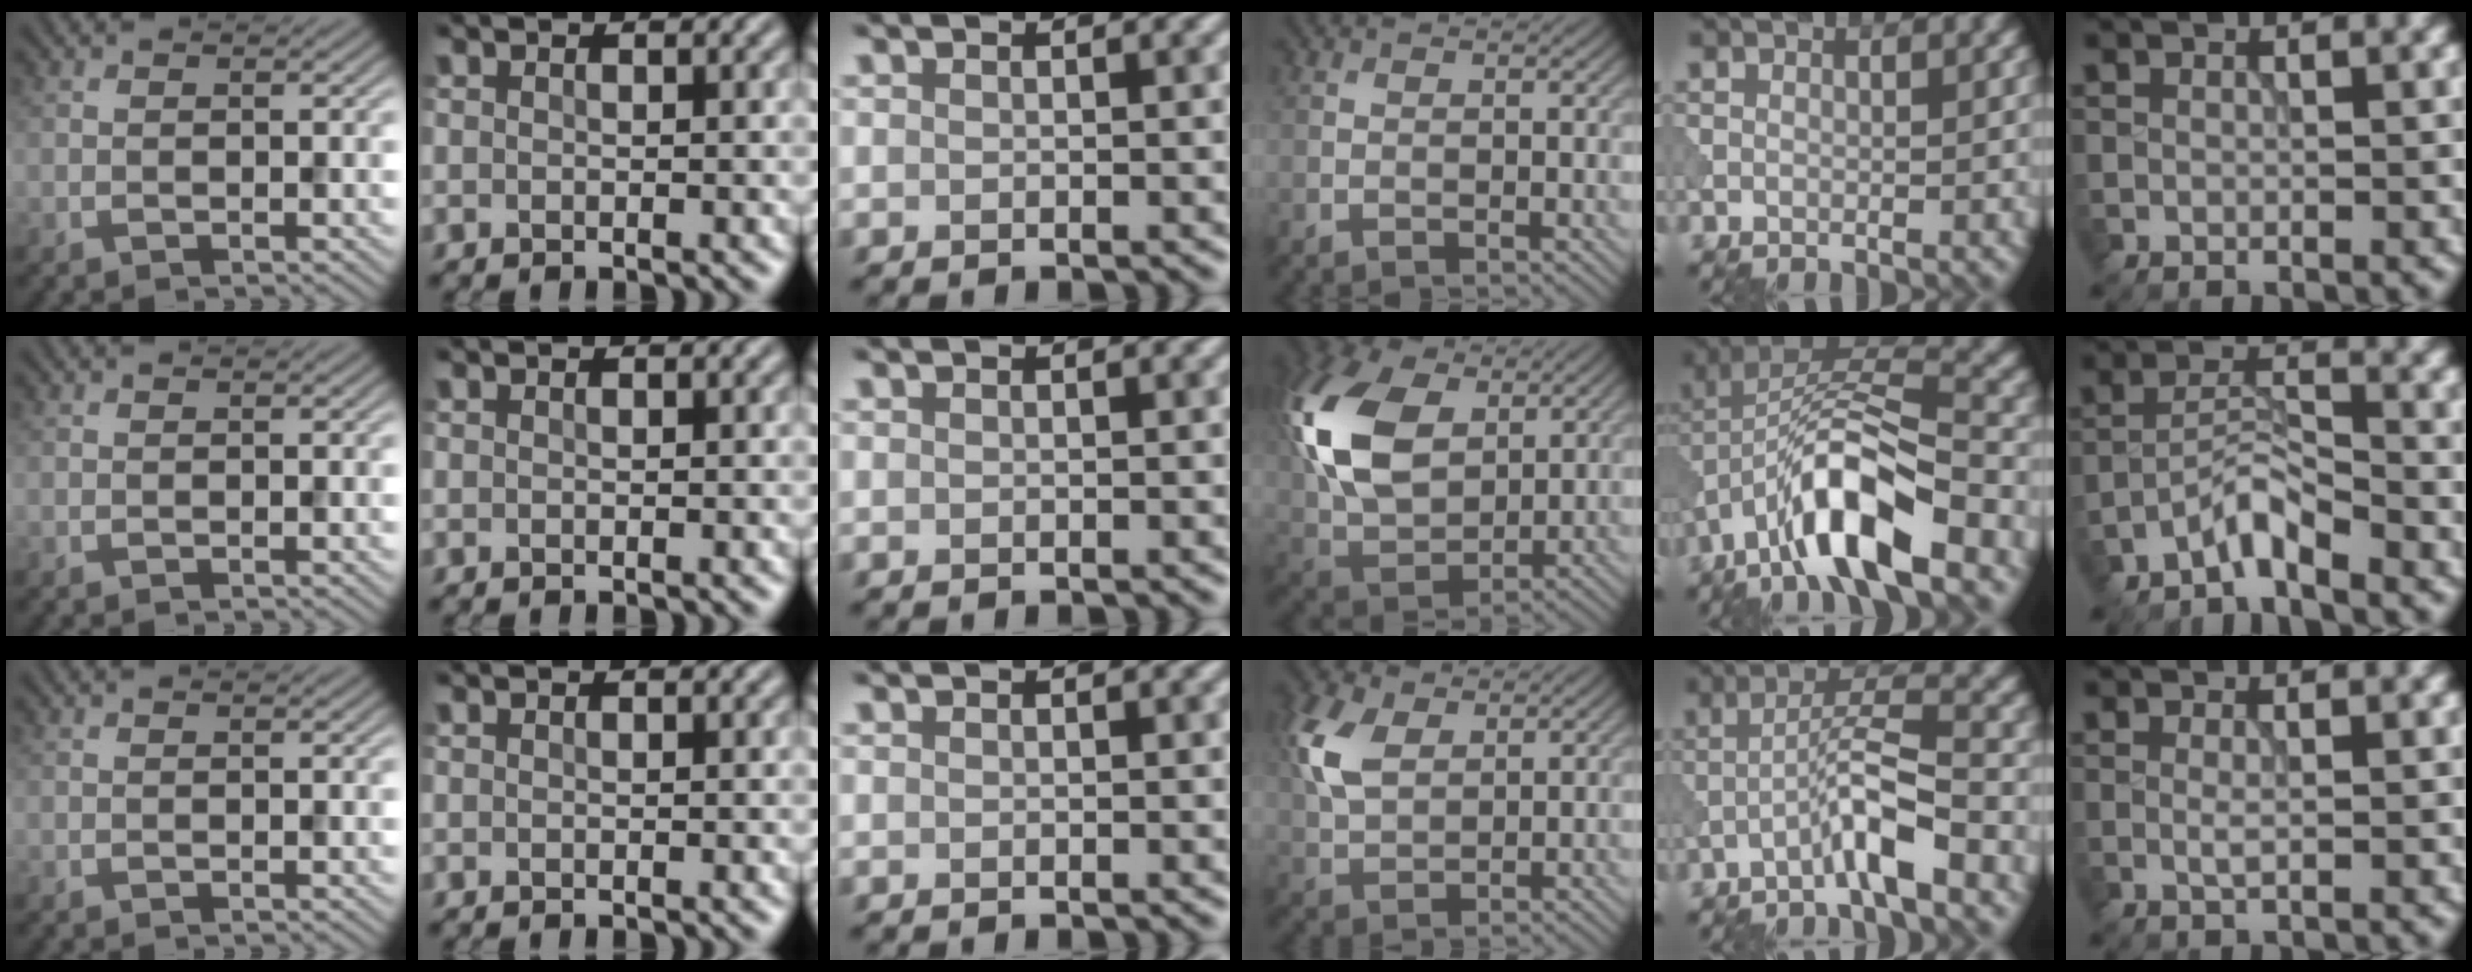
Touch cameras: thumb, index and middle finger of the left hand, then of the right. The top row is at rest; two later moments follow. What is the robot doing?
{"motion": "wipe", "object": "makeup brush"}